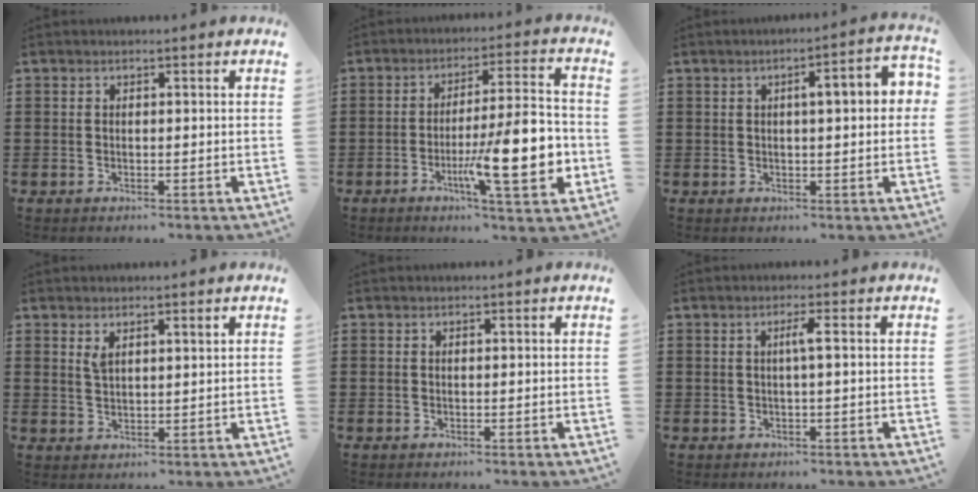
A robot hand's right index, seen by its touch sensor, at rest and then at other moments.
{"total": 15.1, "force": [-4.0, 3.5, 14.2], "torque": [-0.206, -0.009, -0.065]}
{"total": 4.9, "force": [0.6, 0.9, 4.7], "torque": [-0.070, 0.001, 0.003]}
{"total": 2.0, "force": [1.3, 0.7, 1.5], "torque": [-0.024, -0.002, 0.020]}
{"total": 0.0}
{"total": 1.9, "force": [0.1, -0.3, 1.9], "torque": [-0.036, -0.002, -0.003]}